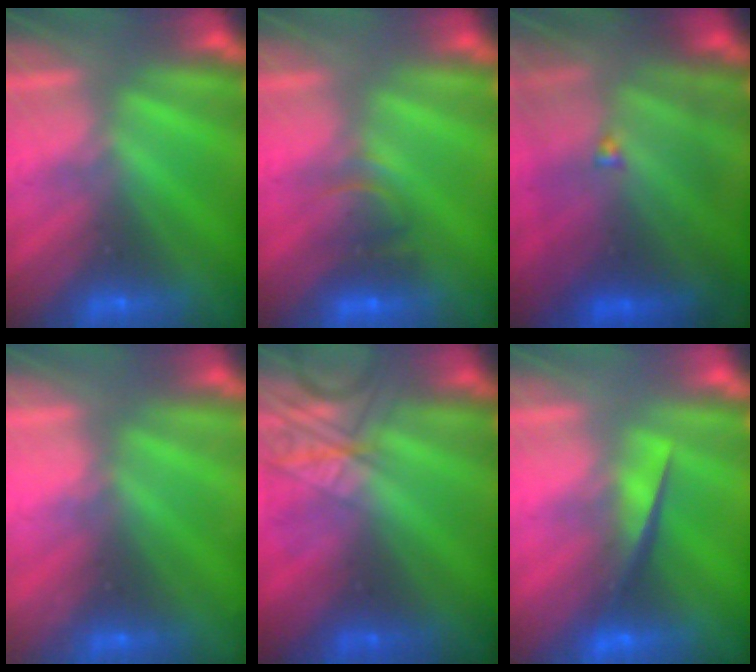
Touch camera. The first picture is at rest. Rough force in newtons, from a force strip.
{"total": 2.3}
{"total": 7.8}
{"total": 2.2}
{"total": 2.4}
{"total": 4.5}